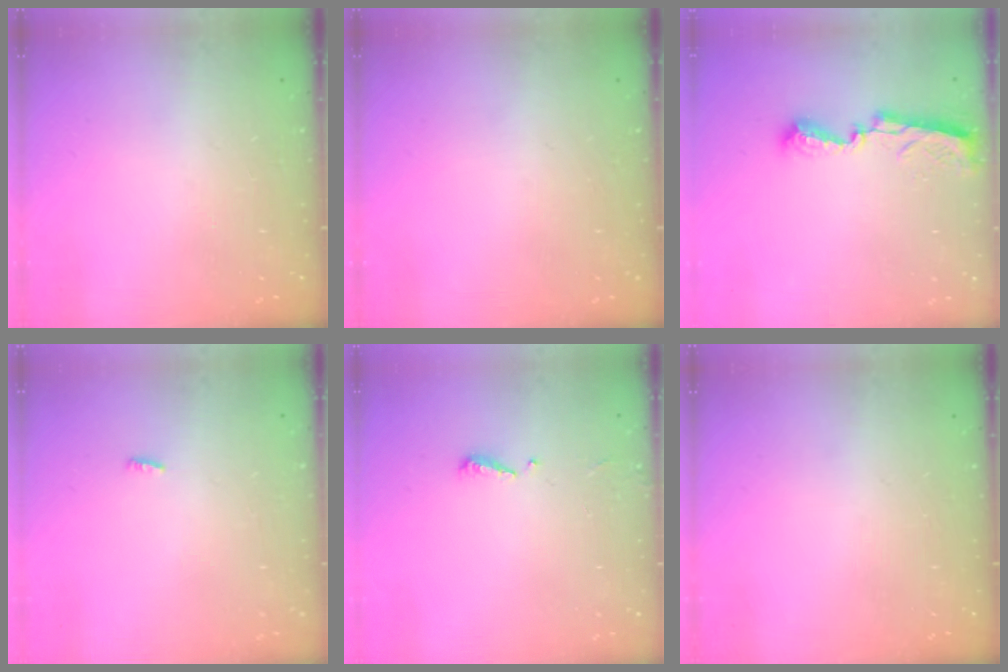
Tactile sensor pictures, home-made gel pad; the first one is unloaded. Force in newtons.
{"total": 0.0}
{"total": 8.3, "press": 8.2, "slide": 0.4}
{"total": 2.3, "press": 2.1, "slide": 0.8}
{"total": 4.9, "press": 4.8, "slide": 0.4}
{"total": 0.0}